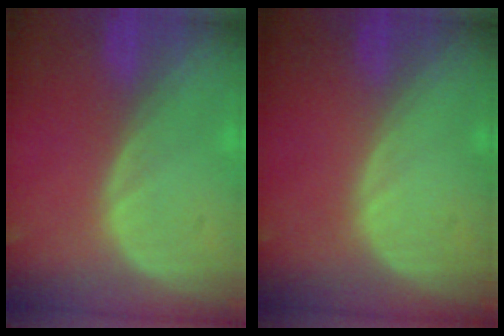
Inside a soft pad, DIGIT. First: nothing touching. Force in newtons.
{"total": 0.0}